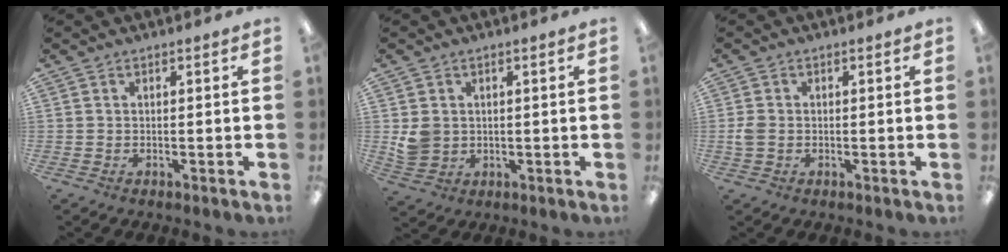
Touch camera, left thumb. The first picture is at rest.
{"total": 4.6, "force": [0.8, 4.3, 1.6], "torque": [-0.018, 0.004, 0.017]}
{"total": 2.7, "force": [-0.4, 2.1, 1.6], "torque": [-0.027, 0.004, -0.006]}